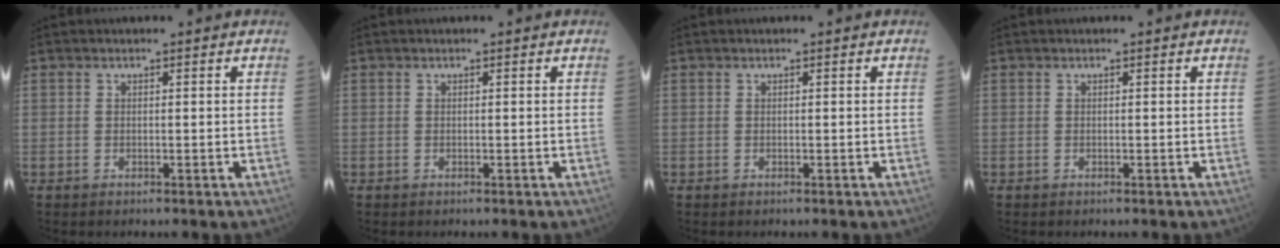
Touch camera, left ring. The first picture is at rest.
{"total": 0.0}
{"total": 0.0}
{"total": 0.0}